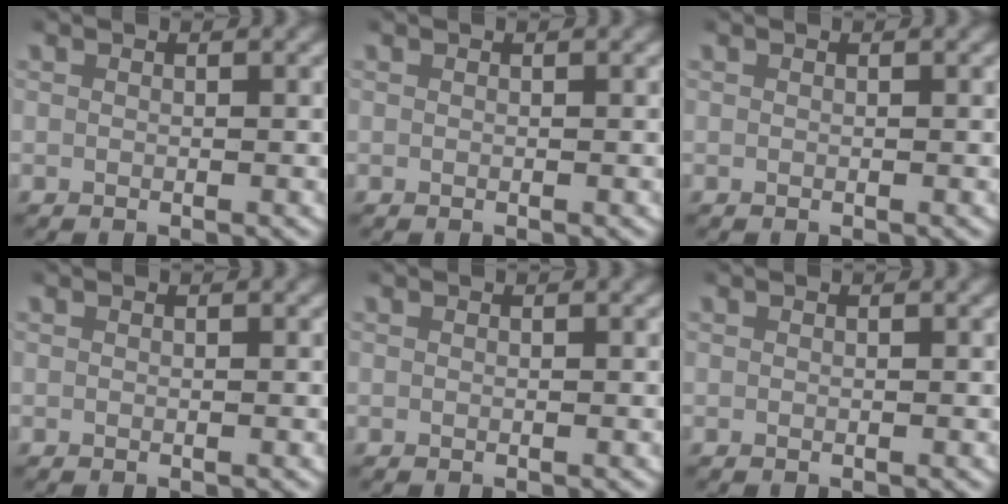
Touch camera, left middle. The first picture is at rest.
{"total": 0.0}
{"total": 0.0}
{"total": 0.0}
{"total": 0.0}
{"total": 0.0}